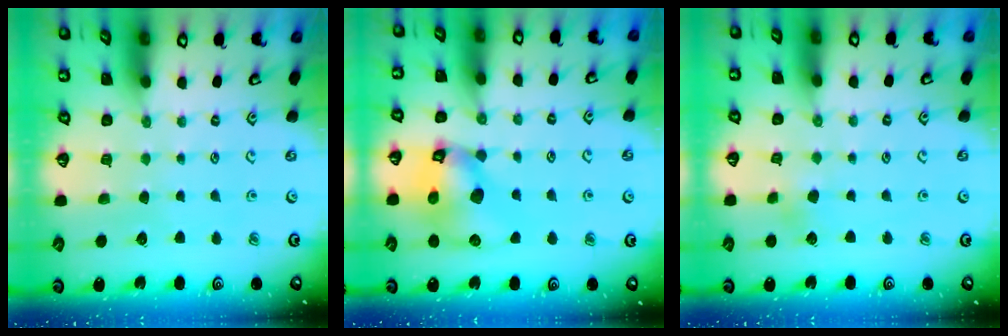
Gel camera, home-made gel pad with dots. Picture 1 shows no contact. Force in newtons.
{"total": 12.7, "press": 12.6, "slide": 1.7}
{"total": 2.9, "press": 2.8, "slide": 0.9}